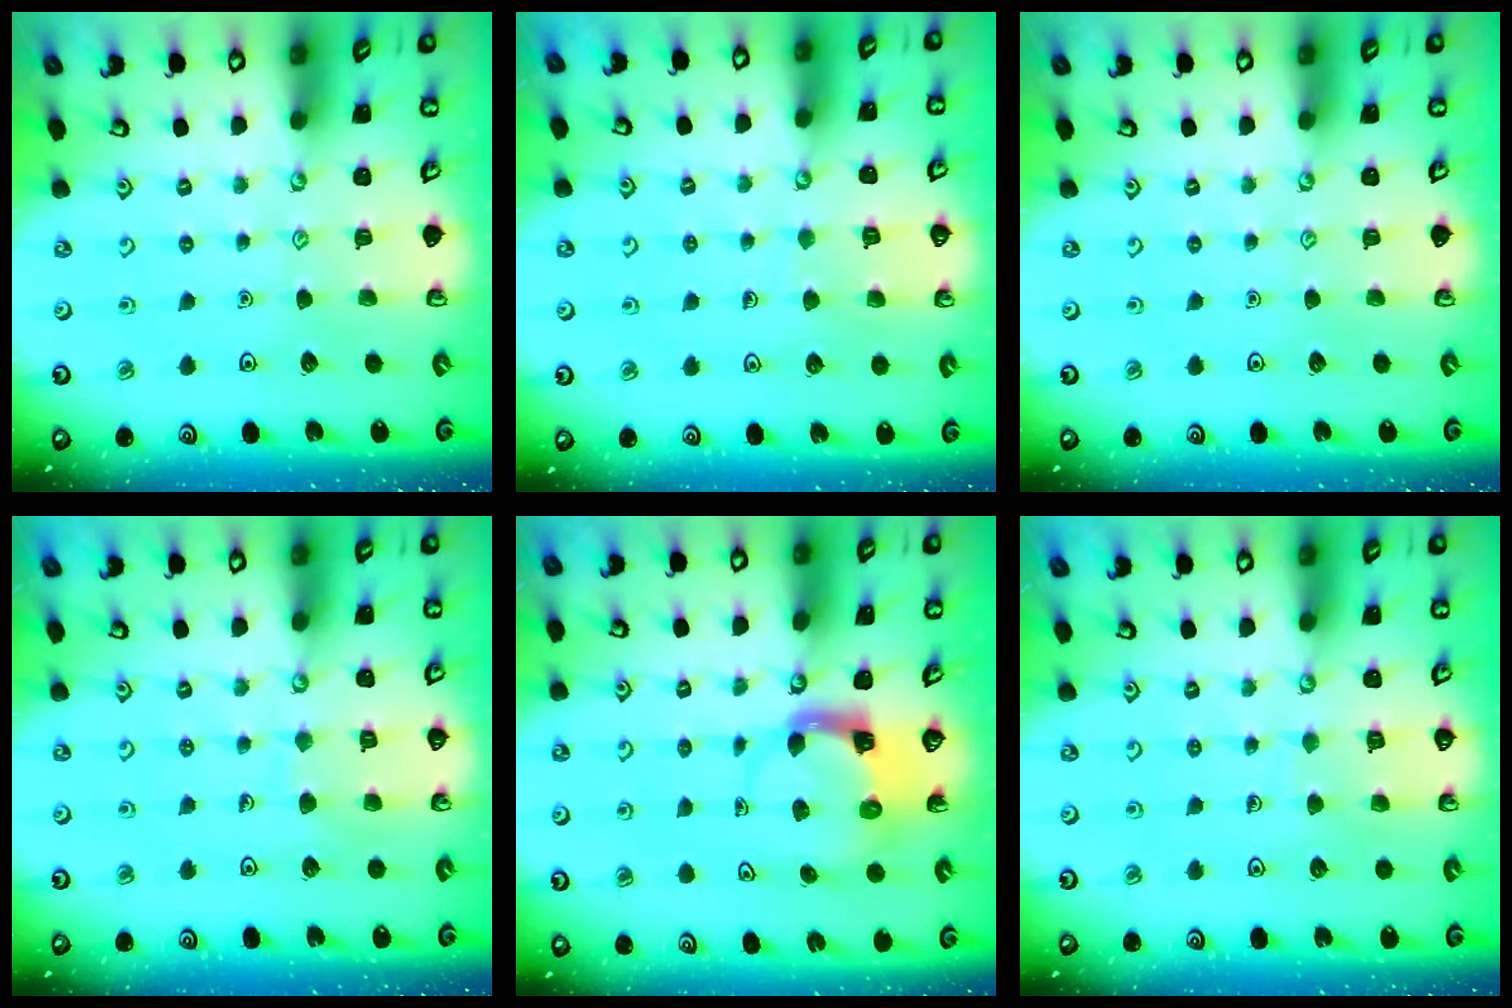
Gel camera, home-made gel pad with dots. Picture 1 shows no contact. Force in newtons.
{"total": 6.1, "press": 6.1, "slide": 0.4}
{"total": 0.0}
{"total": 6.3, "press": 6.3, "slide": 0.4}
{"total": 3.9, "press": 3.8, "slide": 0.4}
{"total": 5.7, "press": 5.7, "slide": 0.3}